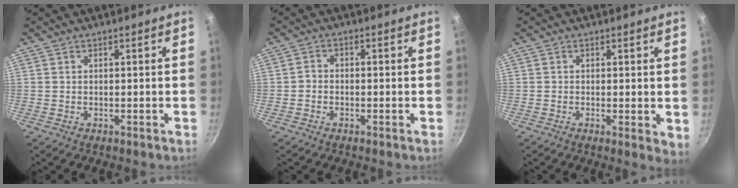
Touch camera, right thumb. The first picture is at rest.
{"total": 1.8, "force": [-0.7, 1.4, 0.9], "torque": [-0.008, 0.009, -0.018]}
{"total": 3.3, "force": [-0.1, 1.0, 3.2], "torque": [-0.048, -0.011, -0.006]}